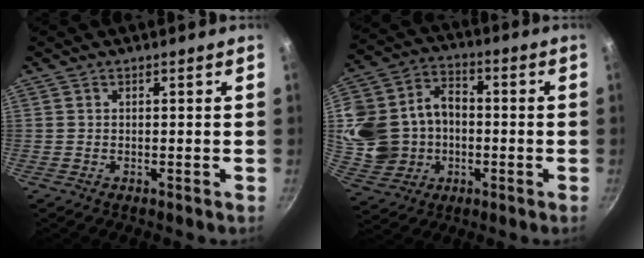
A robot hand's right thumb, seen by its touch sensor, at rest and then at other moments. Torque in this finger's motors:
{"motor_torque": [0.01, 0.37, 0.16, 0.18, 0.18]}